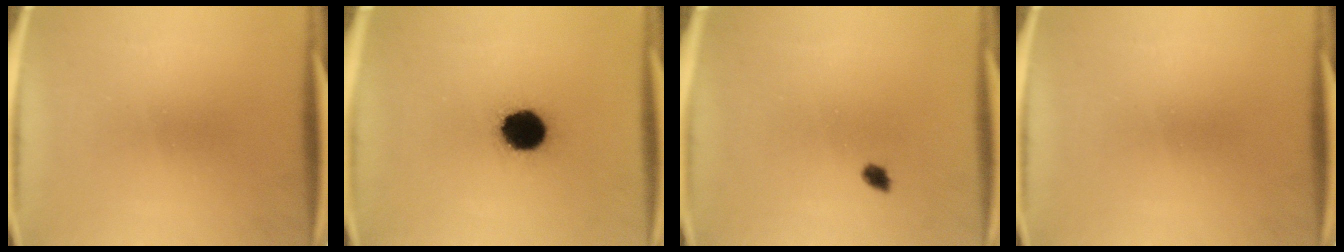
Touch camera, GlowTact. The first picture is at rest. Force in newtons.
{"total": 12.4}
{"total": 1.5}
{"total": 0.0}